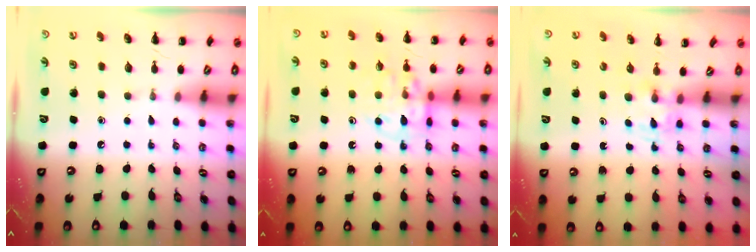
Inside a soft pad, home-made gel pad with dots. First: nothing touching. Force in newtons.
{"total": 12.7, "press": 12.6, "slide": 2.1}
{"total": 2.8, "press": 2.6, "slide": 1.1}